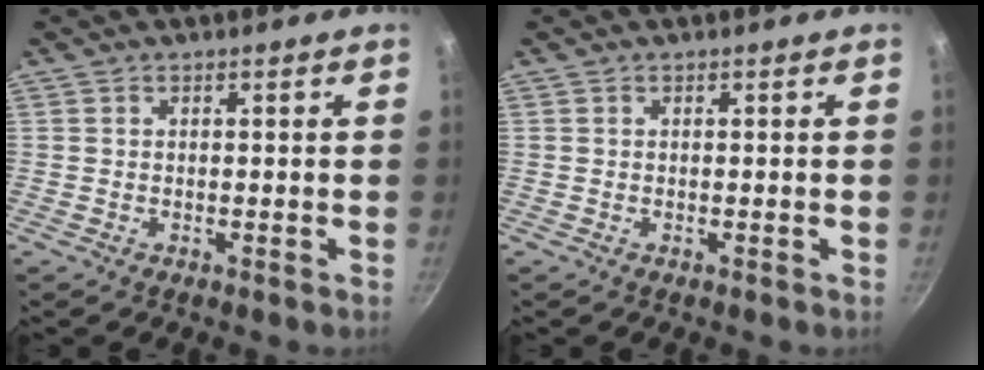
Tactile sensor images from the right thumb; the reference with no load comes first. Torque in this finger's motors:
{"motor_torque": [0.02, 0.01, 0.00, 0.00, 0.00]}